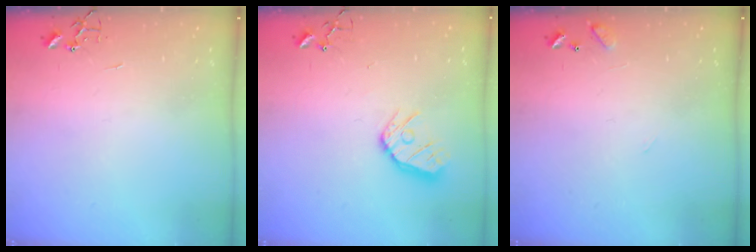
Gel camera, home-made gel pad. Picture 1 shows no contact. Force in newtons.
{"total": 10.8, "press": 10.8, "slide": 0.9}
{"total": 8.4, "press": 8.4, "slide": 0.5}